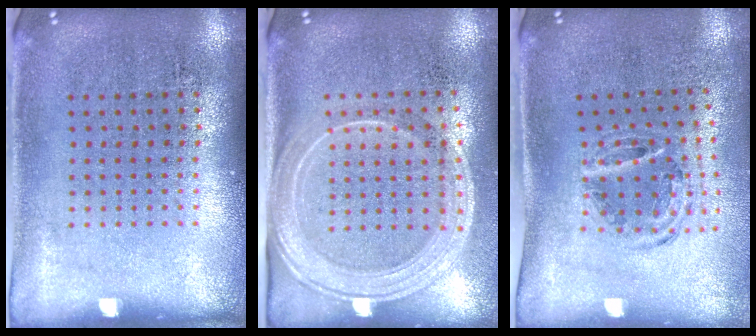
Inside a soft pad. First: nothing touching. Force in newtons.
{"total": 2.1, "press": 1.8, "slide": 1.1}
{"total": 1.1, "press": 1.0, "slide": 0.3}